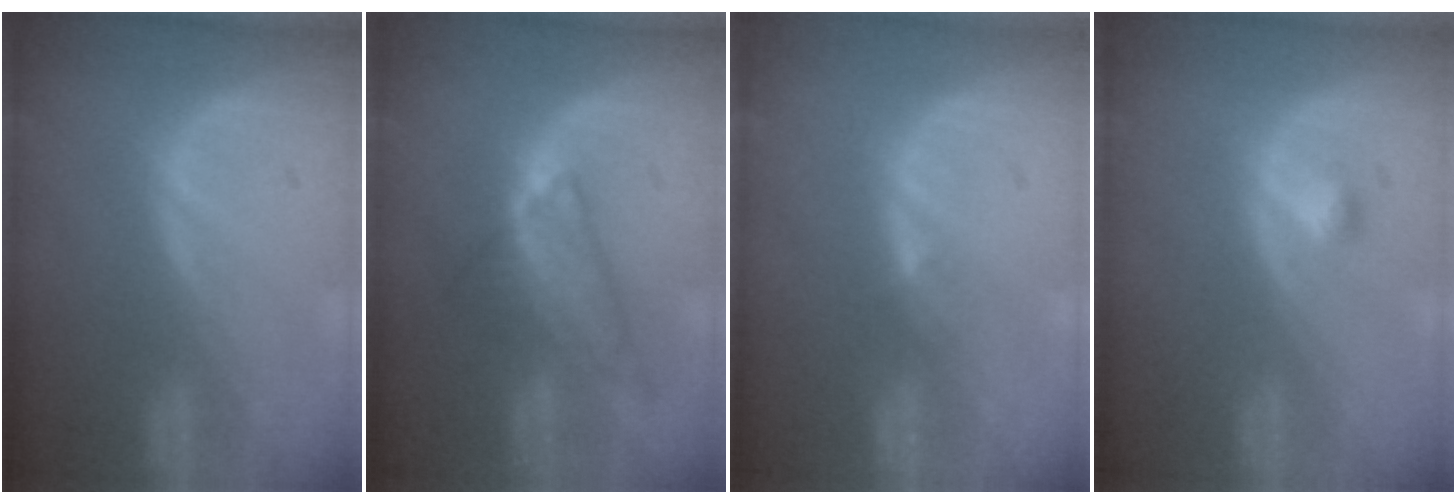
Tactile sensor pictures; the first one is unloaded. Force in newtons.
{"total": 7.6, "press": 6.4, "slide": 4.0}
{"total": 1.2, "press": 0.9, "slide": 0.9}
{"total": 1.3, "press": 1.2, "slide": 0.1}